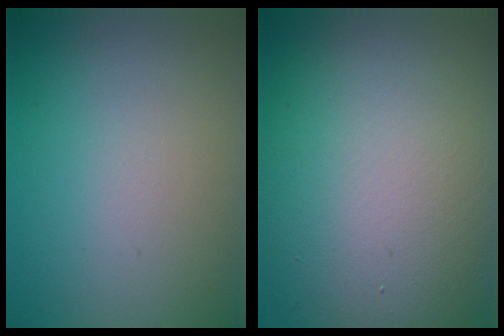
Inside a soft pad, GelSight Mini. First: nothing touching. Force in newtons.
{"total": 13.5, "press": 13.5, "slide": 1.3}